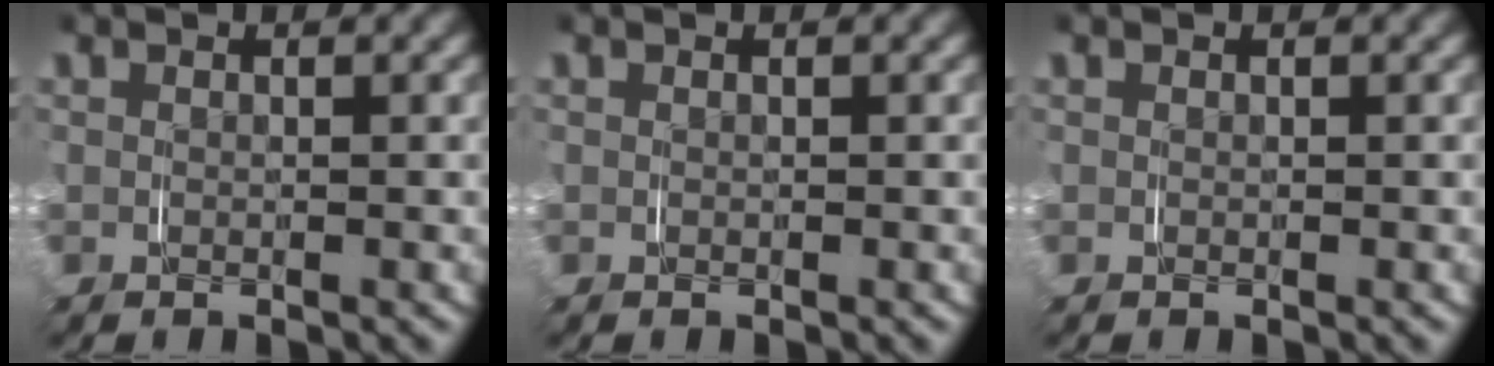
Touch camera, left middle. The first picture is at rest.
{"total": 0.0}
{"total": 0.0}